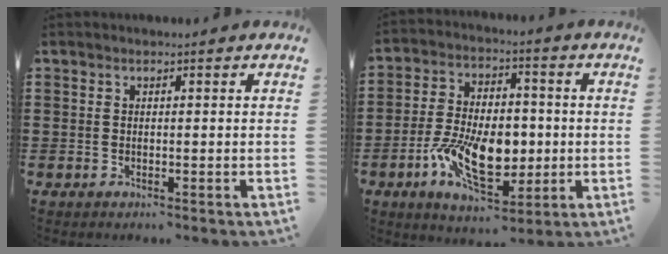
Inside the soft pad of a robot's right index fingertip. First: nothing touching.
{"total": 12.0, "force": [-2.6, 6.9, 9.5], "torque": [-0.184, 0.002, -0.046]}